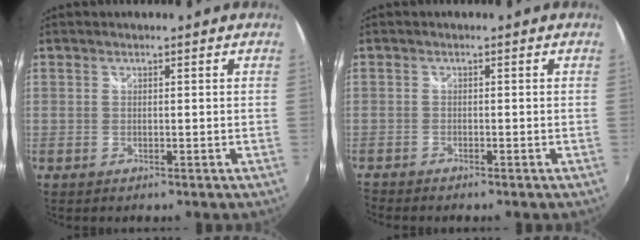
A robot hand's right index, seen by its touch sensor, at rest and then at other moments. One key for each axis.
{"total": 1.8, "fx": -1.8, "fy": -0.1, "fz": 0.2, "tx": -0.018, "ty": -0.012, "tz": -0.039}